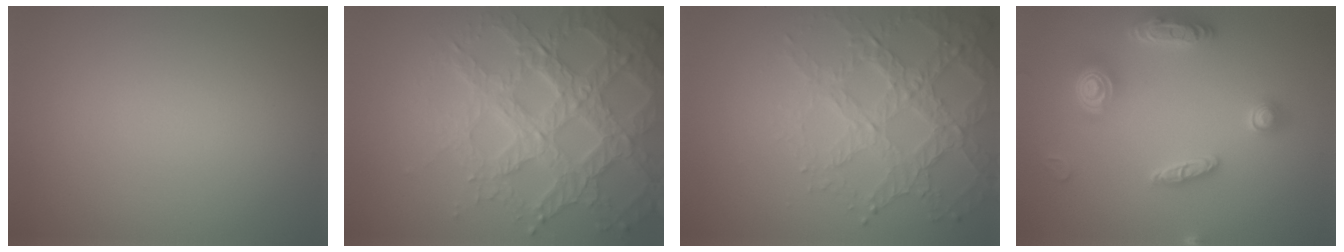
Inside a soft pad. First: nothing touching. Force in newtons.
{"total": 6.9, "press": 6.7, "slide": 1.7}
{"total": 5.1, "press": 4.3, "slide": 2.7}
{"total": 4.2, "press": 4.1, "slide": 1.0}